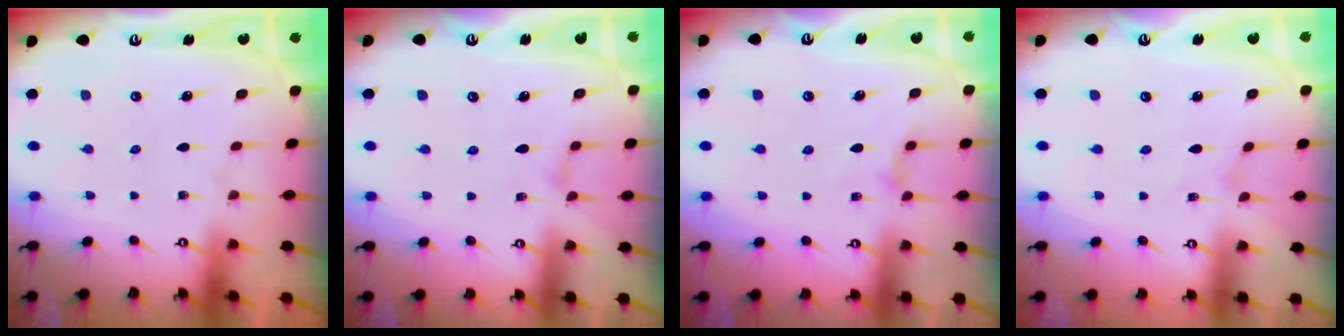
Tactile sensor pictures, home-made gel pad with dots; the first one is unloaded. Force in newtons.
{"total": 0.8, "press": 0.8, "slide": 0.2}
{"total": 2.7, "press": 2.7, "slide": 0.5}
{"total": 0.0}